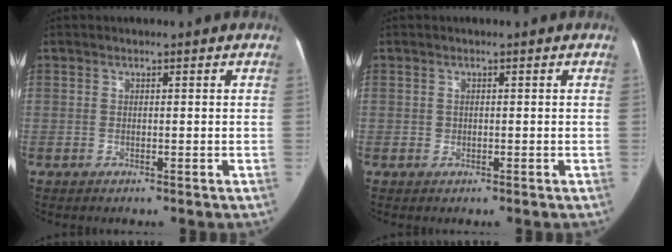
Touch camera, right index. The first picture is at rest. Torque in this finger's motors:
{"motor_torque": [0.05, 0.03, 0.01, 0.01]}